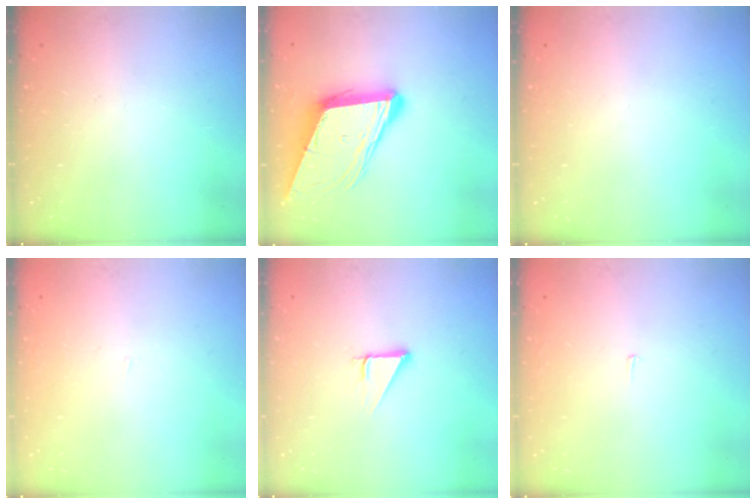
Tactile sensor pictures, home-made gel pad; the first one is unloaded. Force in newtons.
{"total": 12.8, "press": 12.3, "slide": 3.6}
{"total": 0.0}
{"total": 2.0, "press": 2.0, "slide": 0.1}
{"total": 3.0, "press": 3.0, "slide": 0.1}
{"total": 2.2, "press": 2.2, "slide": 0.1}